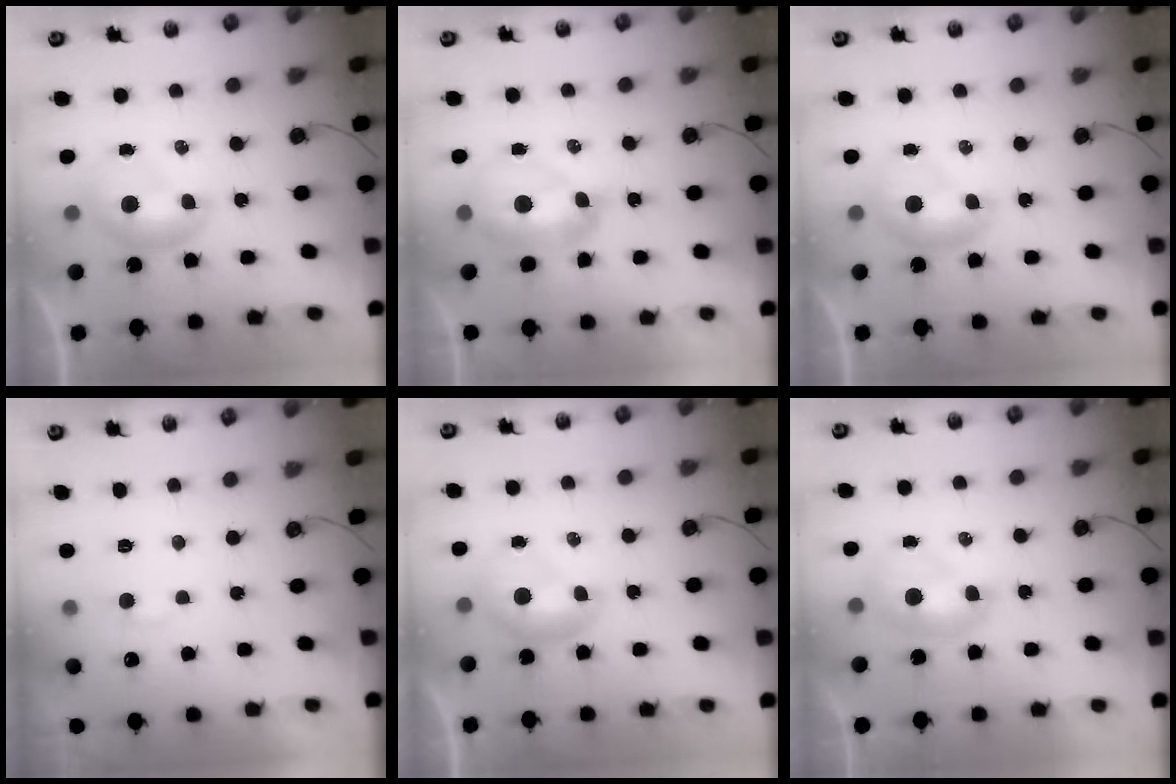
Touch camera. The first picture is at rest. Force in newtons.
{"total": 4.8, "press": 4.7, "slide": 0.8}
{"total": 0.0}
{"total": 2.5, "press": 2.5, "slide": 0.6}
{"total": 0.0}
{"total": 1.6, "press": 1.6, "slide": 0.2}